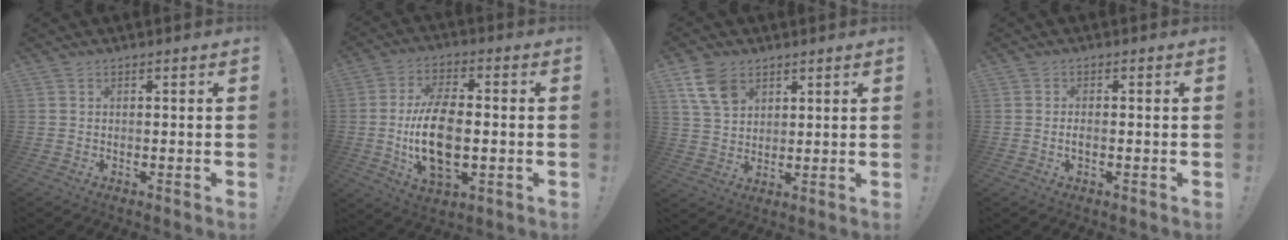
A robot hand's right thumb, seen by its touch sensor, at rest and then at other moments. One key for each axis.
{"total": 15.6, "fx": -1.7, "fy": 8.4, "fz": 13.0, "tx": -0.250, "ty": -0.006, "tz": -0.036}
{"total": 9.6, "fx": 5.1, "fy": 6.5, "fz": 5.0, "tx": -0.091, "ty": -0.013, "tz": 0.104}
{"total": 1.5, "fx": -0.5, "fy": 0.6, "fz": 1.3, "tx": -0.025, "ty": 0.002, "tz": -0.010}